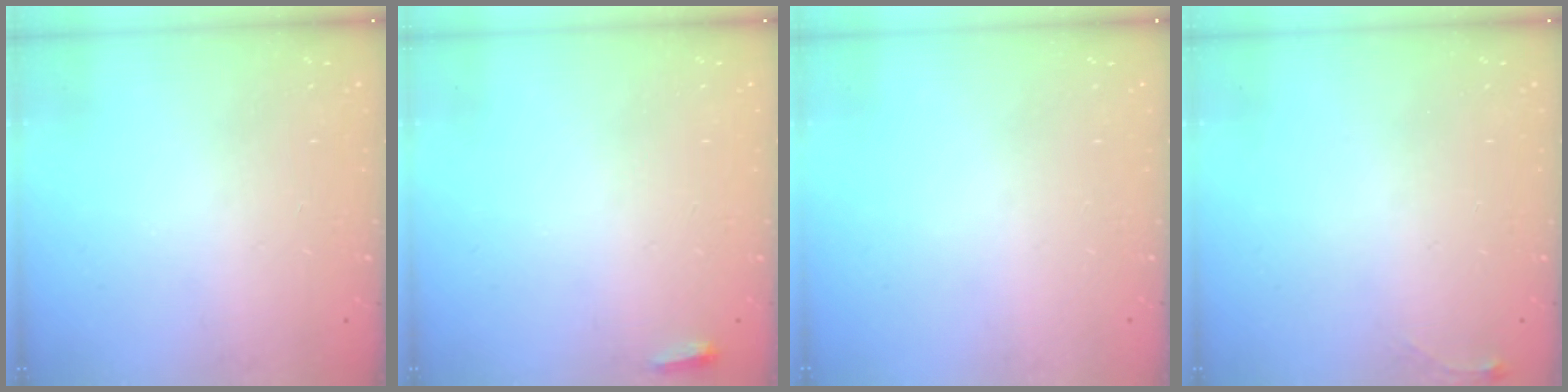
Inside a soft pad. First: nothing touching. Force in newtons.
{"total": 2.7, "press": 2.6, "slide": 0.9}
{"total": 0.0}
{"total": 4.0, "press": 3.9, "slide": 0.6}